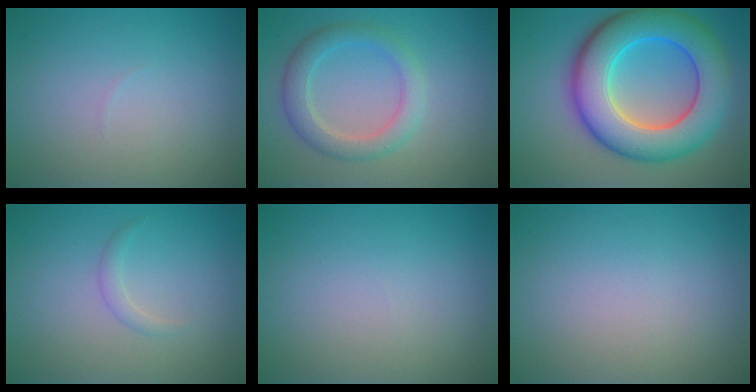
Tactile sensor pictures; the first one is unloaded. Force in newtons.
{"total": 3.4, "press": 3.4, "slide": 0.1}
{"total": 11.4, "press": 11.4, "slide": 0.1}
{"total": 0.9, "press": 0.9, "slide": 0.1}
{"total": 0.0}
{"total": 0.0}